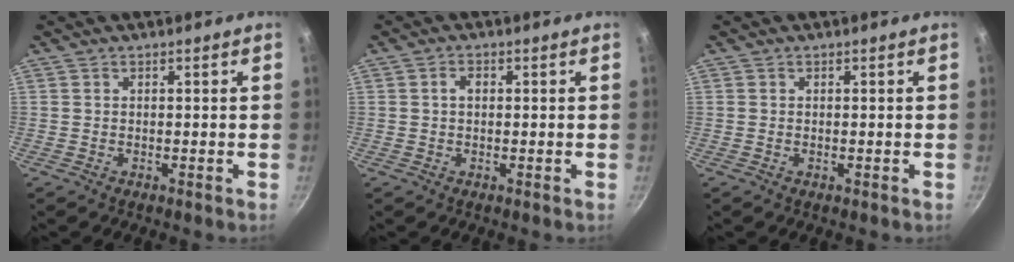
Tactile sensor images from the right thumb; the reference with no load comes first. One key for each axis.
{"total": 1.8, "fx": 0.3, "fy": 1.3, "fz": 1.3, "tx": -0.017, "ty": 0.006, "tz": 0.002}
{"total": 0.0}